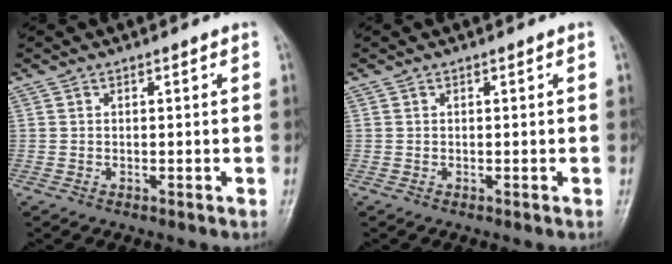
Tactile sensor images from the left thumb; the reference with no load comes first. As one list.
[{"total": 0.0}]